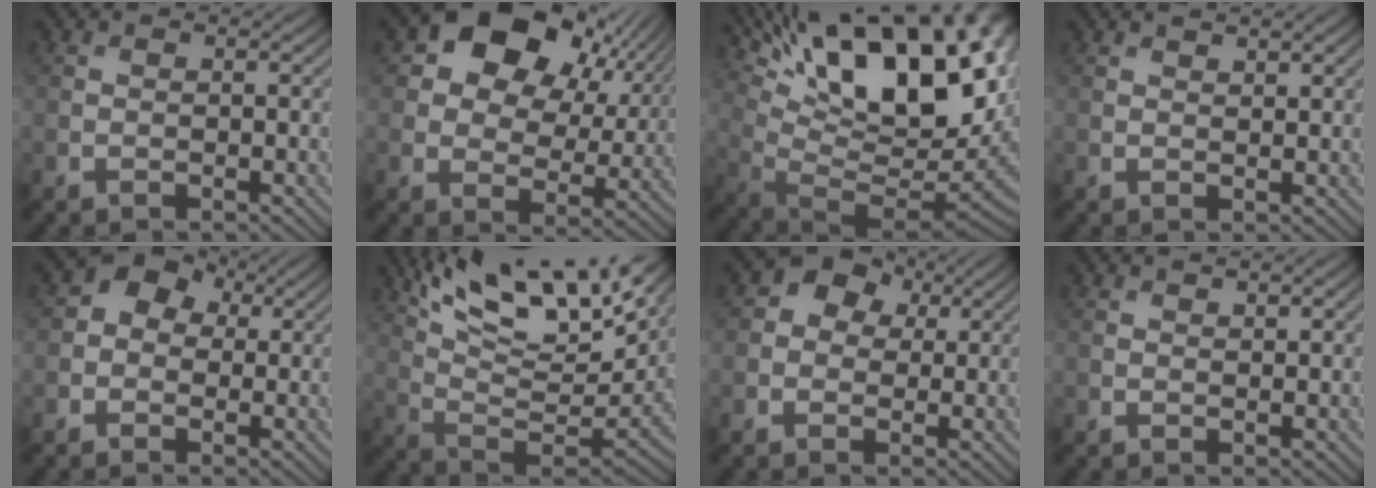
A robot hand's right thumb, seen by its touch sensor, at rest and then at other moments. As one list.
[{"total": 14.6, "force": [6.7, 9.6, 8.8], "torque": [-0.136, 0.011, 0.110]}, {"total": 20.9, "force": [9.5, 7.8, 16.9], "torque": [-0.246, 0.032, 0.170]}, {"total": 1.5, "force": [1.3, 0.2, 0.8], "torque": [-0.018, -0.001, 0.023]}, {"total": 4.7, "force": [1.0, 3.7, 2.6], "torque": [-0.041, 0.004, 0.006]}, {"total": 16.9, "force": [10.5, 4.7, 12.4], "torque": [-0.243, 0.001, 0.191]}, {"total": 5.3, "force": [1.8, 4.2, 2.8], "torque": [-0.053, 0.005, 0.014]}, {"total": 1.2, "force": [1.0, 0.2, 0.6], "torque": [-0.015, -0.002, 0.017]}]